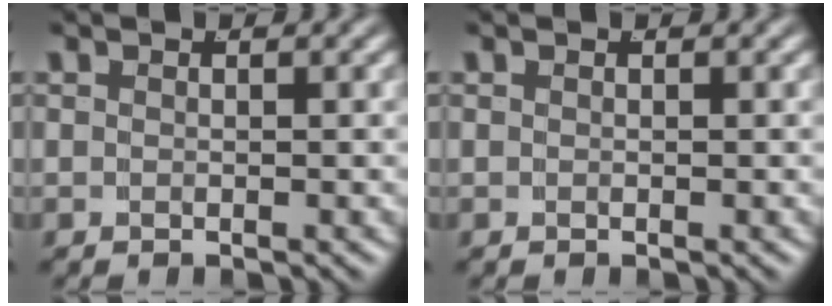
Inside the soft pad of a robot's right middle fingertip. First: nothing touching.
{"total": 0.0}